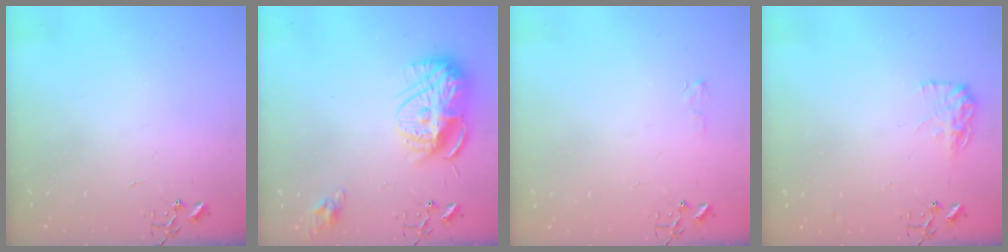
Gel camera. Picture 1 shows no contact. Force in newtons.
{"total": 15.4, "press": 15.4, "slide": 1.3}
{"total": 4.4, "press": 4.4, "slide": 0.6}
{"total": 10.1, "press": 10.1, "slide": 0.4}